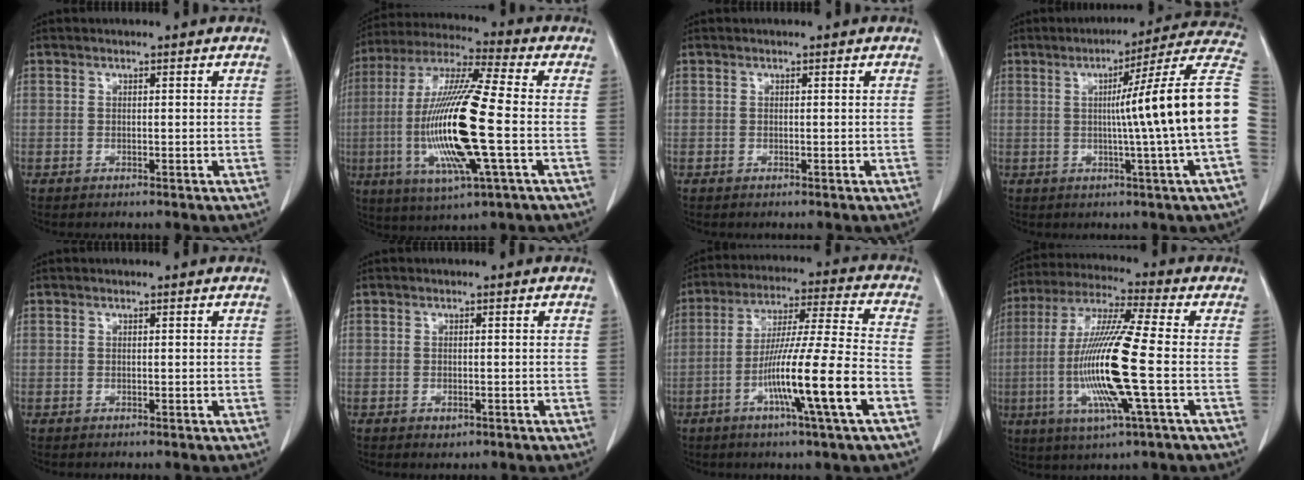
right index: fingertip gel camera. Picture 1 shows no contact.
{"total": 19.1, "force": [-3.1, 1.5, 18.8], "torque": [-0.390, -0.012, -0.059]}
{"total": 0.0}
{"total": 17.0, "force": [0.0, -2.9, 16.8], "torque": [-0.203, 0.011, -0.012]}
{"total": 0.0}
{"total": 1.2, "force": [-0.6, 0.7, 0.7], "torque": [-0.010, 0.000, -0.003]}
{"total": 15.2, "force": [-5.7, -1.2, 14.0], "torque": [-0.250, -0.011, -0.101]}
{"total": 16.0, "force": [-2.8, 0.1, 15.8], "torque": [-0.323, -0.011, -0.060]}